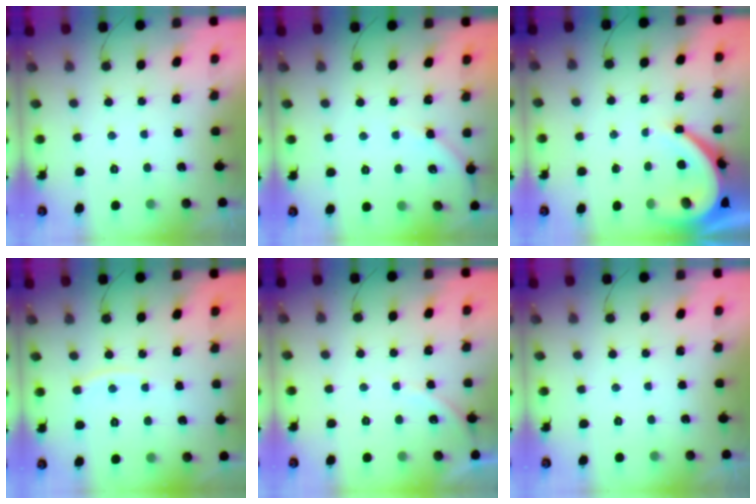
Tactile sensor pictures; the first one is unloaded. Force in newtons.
{"total": 3.7, "press": 3.7, "slide": 0.6}
{"total": 10.0, "press": 9.9, "slide": 1.3}
{"total": 4.7, "press": 4.7, "slide": 0.2}
{"total": 3.8, "press": 3.7, "slide": 0.6}
{"total": 0.0}